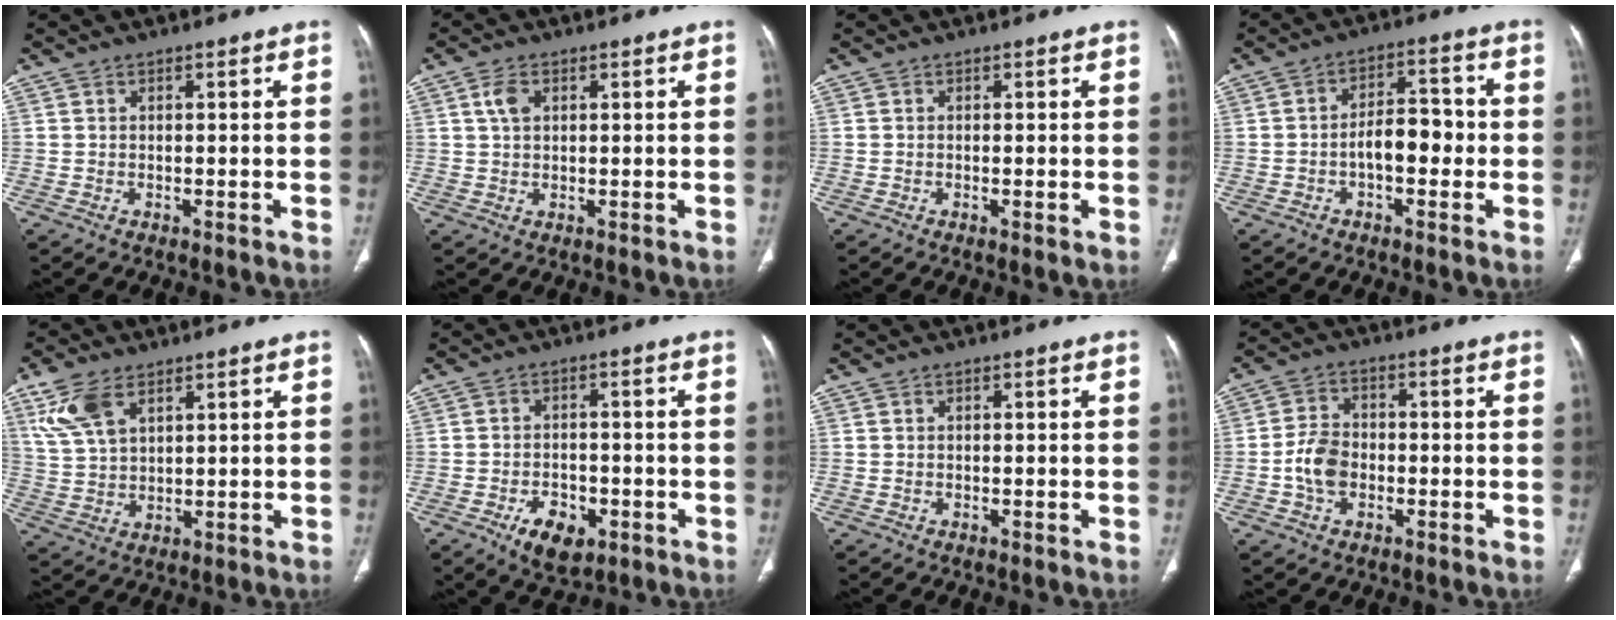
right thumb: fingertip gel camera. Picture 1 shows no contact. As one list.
[{"total": 3.0, "force": [1.2, 1.8, 2.0], "torque": [-0.039, 0.003, 0.025]}, {"total": 0.8, "force": [-0.1, 0.0, 0.8], "torque": [-0.019, -0.006, 0.000]}, {"total": 6.7, "force": [-1.4, 3.6, 5.5], "torque": [-0.072, 0.030, -0.028]}, {"total": 8.9, "force": [4.9, 4.6, 5.8], "torque": [-0.121, -0.009, 0.107]}, {"total": 6.9, "force": [-3.2, 4.2, 4.4], "torque": [-0.057, 0.012, -0.044]}, {"total": 0.0}, {"total": 6.2, "force": [-1.5, 4.4, 4.0], "torque": [-0.067, 0.016, -0.033]}]